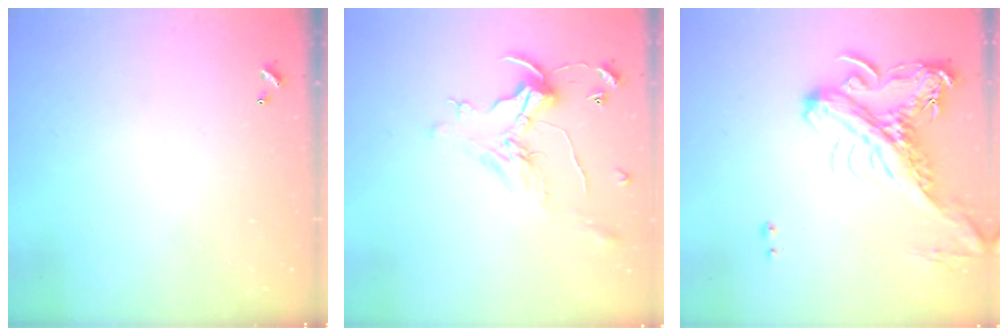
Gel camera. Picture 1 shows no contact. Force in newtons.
{"total": 1.0, "press": 0.9, "slide": 0.5}
{"total": 5.4, "press": 5.1, "slide": 1.6}